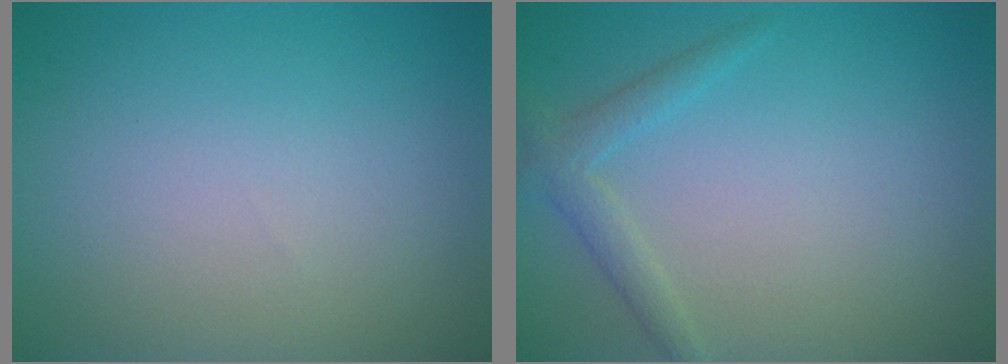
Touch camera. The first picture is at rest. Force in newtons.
{"total": 1.9, "press": 1.9, "slide": 0.2}